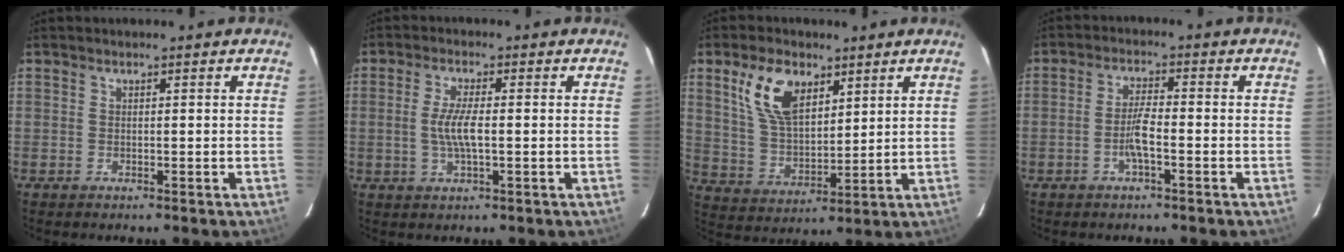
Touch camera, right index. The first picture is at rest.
{"total": 5.1, "force": [-0.4, 1.0, 4.9], "torque": [-0.095, -0.003, -0.006]}
{"total": 11.6, "force": [5.8, 6.3, 7.8], "torque": [-0.152, 0.016, 0.123]}
{"total": 4.2, "force": [-1.8, 0.5, 3.7], "torque": [-0.077, 0.003, -0.034]}